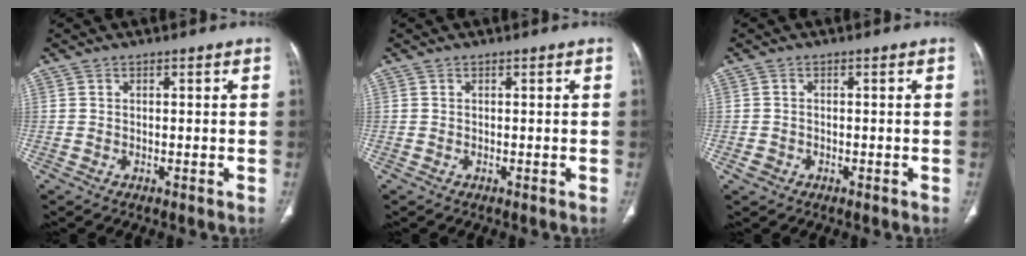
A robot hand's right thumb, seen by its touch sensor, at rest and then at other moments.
{"total": 0.0}
{"total": 1.5, "force": [-0.7, 1.3, 0.5], "torque": [-0.009, 0.006, -0.010]}